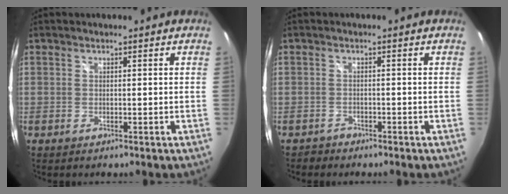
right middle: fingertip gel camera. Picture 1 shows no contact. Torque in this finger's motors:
{"motor_torque": [-0.51, -0.23, -0.06, -0.01]}